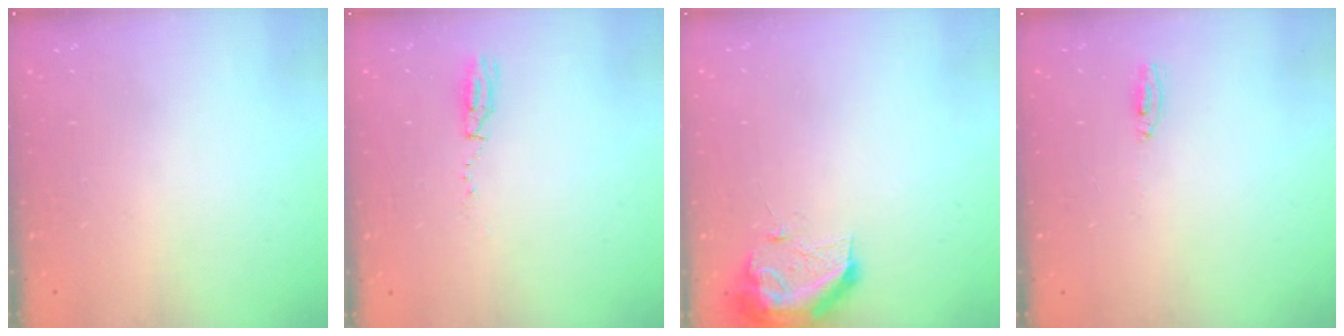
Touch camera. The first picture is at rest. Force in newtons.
{"total": 17.0, "press": 5.1, "slide": 16.2}
{"total": 10.2, "press": 10.2, "slide": 0.3}
{"total": 4.2, "press": 2.6, "slide": 3.3}